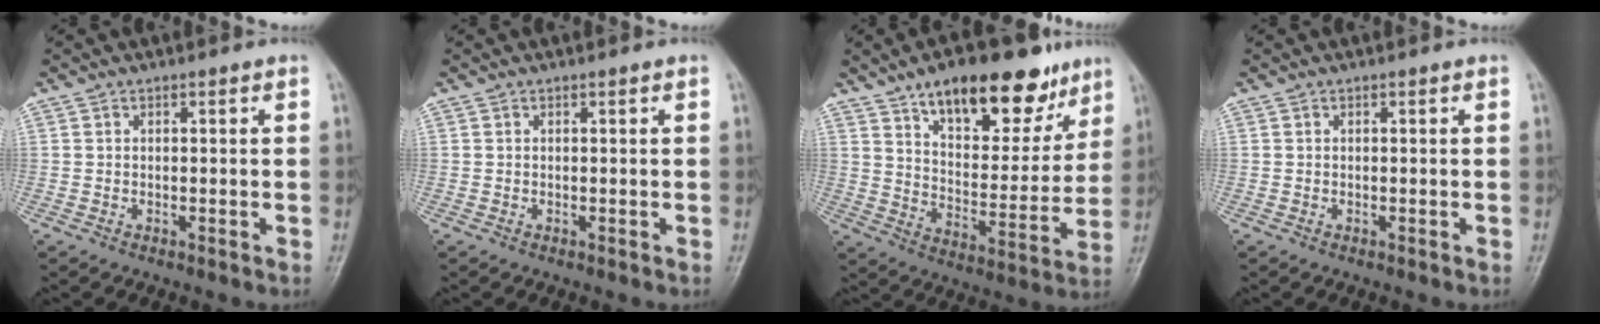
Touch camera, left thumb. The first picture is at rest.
{"total": 0.0}
{"total": 20.8, "force": [13.2, 9.1, 13.2], "torque": [-0.142, -0.053, 0.208]}
{"total": 0.0}